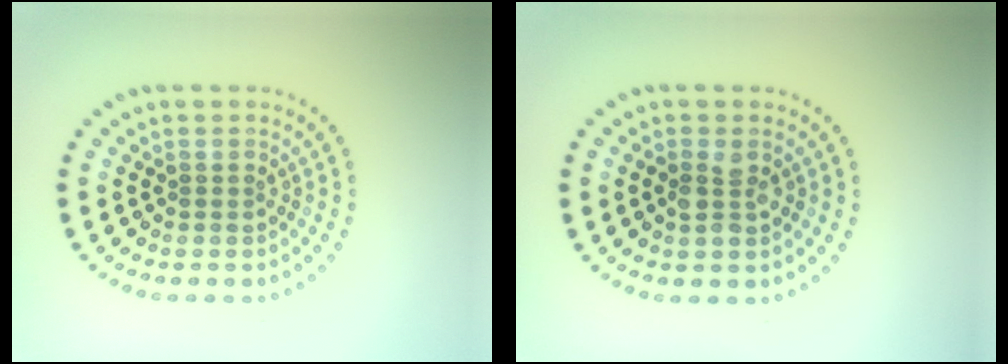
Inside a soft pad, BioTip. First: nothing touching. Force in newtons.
{"total": 2.0, "press": 2.0, "slide": 0.3}